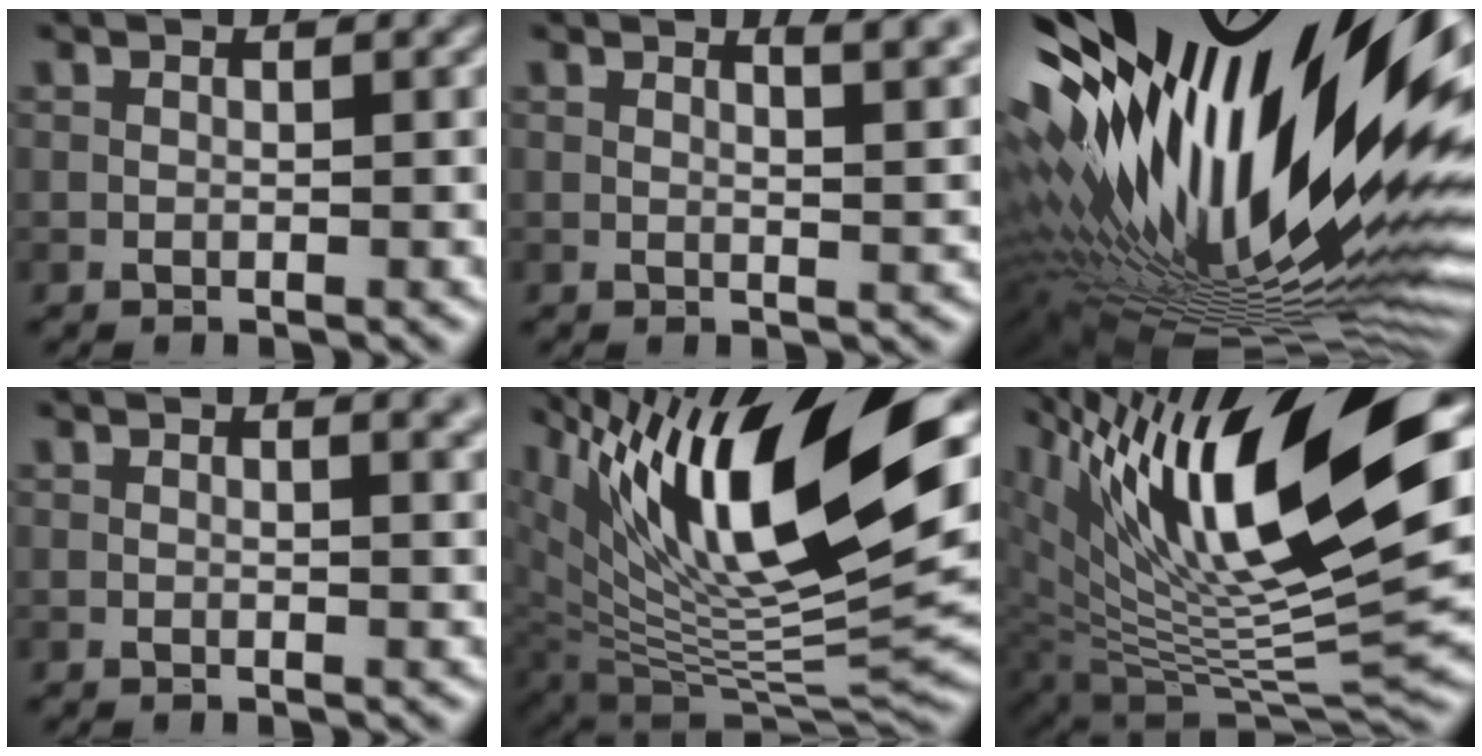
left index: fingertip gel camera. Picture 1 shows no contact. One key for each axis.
{"total": 4.1, "fx": 2.6, "fy": 1.4, "fz": 2.9, "tx": -0.018, "ty": 0.021, "tz": 0.025}
{"total": 20.4, "fx": 1.9, "fy": 7.0, "fz": 19.0, "tx": -0.335, "ty": -0.024, "tz": 0.038}
{"total": 3.0, "fx": 1.7, "fy": 1.3, "fz": 2.1, "tx": -0.004, "ty": 0.013, "tz": 0.013}
{"total": 18.0, "fx": 8.0, "fy": 6.5, "fz": 14.7, "tx": -0.246, "ty": 0.018, "tz": 0.151}
{"total": 16.3, "fx": 7.1, "fy": 5.0, "fz": 13.7, "tx": -0.249, "ty": 0.011, "tz": 0.131}